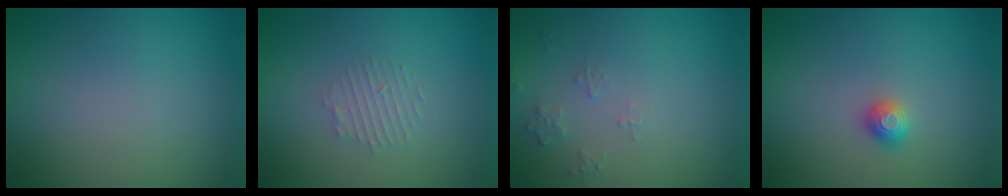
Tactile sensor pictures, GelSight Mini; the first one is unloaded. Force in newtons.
{"total": 1.6, "press": 1.5, "slide": 0.3}
{"total": 0.7, "press": 0.5, "slide": 0.5}
{"total": 1.1, "press": 1.1, "slide": 0.2}